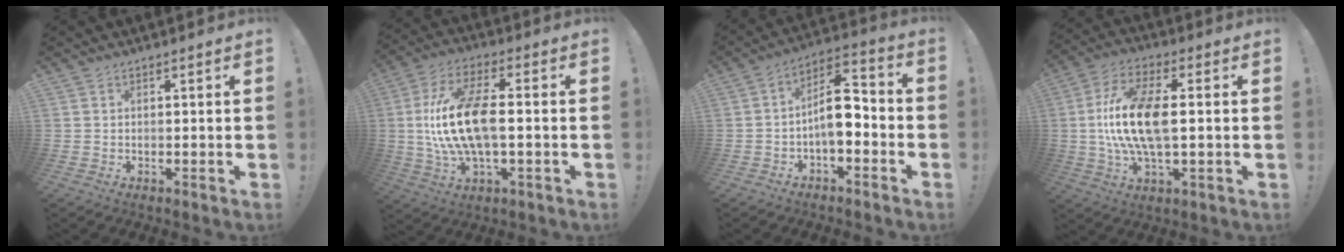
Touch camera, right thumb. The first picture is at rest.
{"total": 17.8, "force": [0.2, 7.4, 16.2], "torque": [-0.316, -0.003, 0.002]}
{"total": 11.0, "force": [-2.3, 5.8, 9.1], "torque": [-0.146, 0.020, -0.043]}
{"total": 16.0, "force": [0.7, 6.5, 14.6], "torque": [-0.271, -0.004, 0.009]}